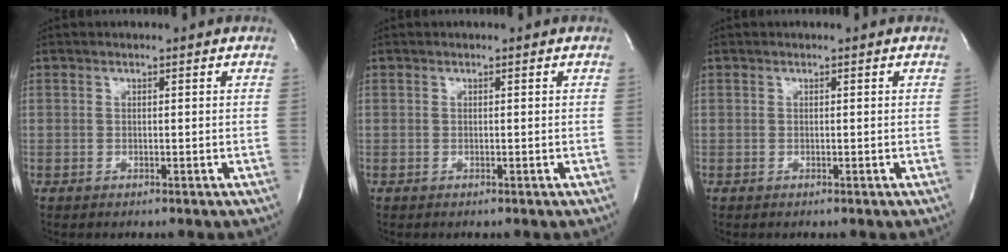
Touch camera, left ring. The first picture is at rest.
{"total": 0.0}
{"total": 0.0}